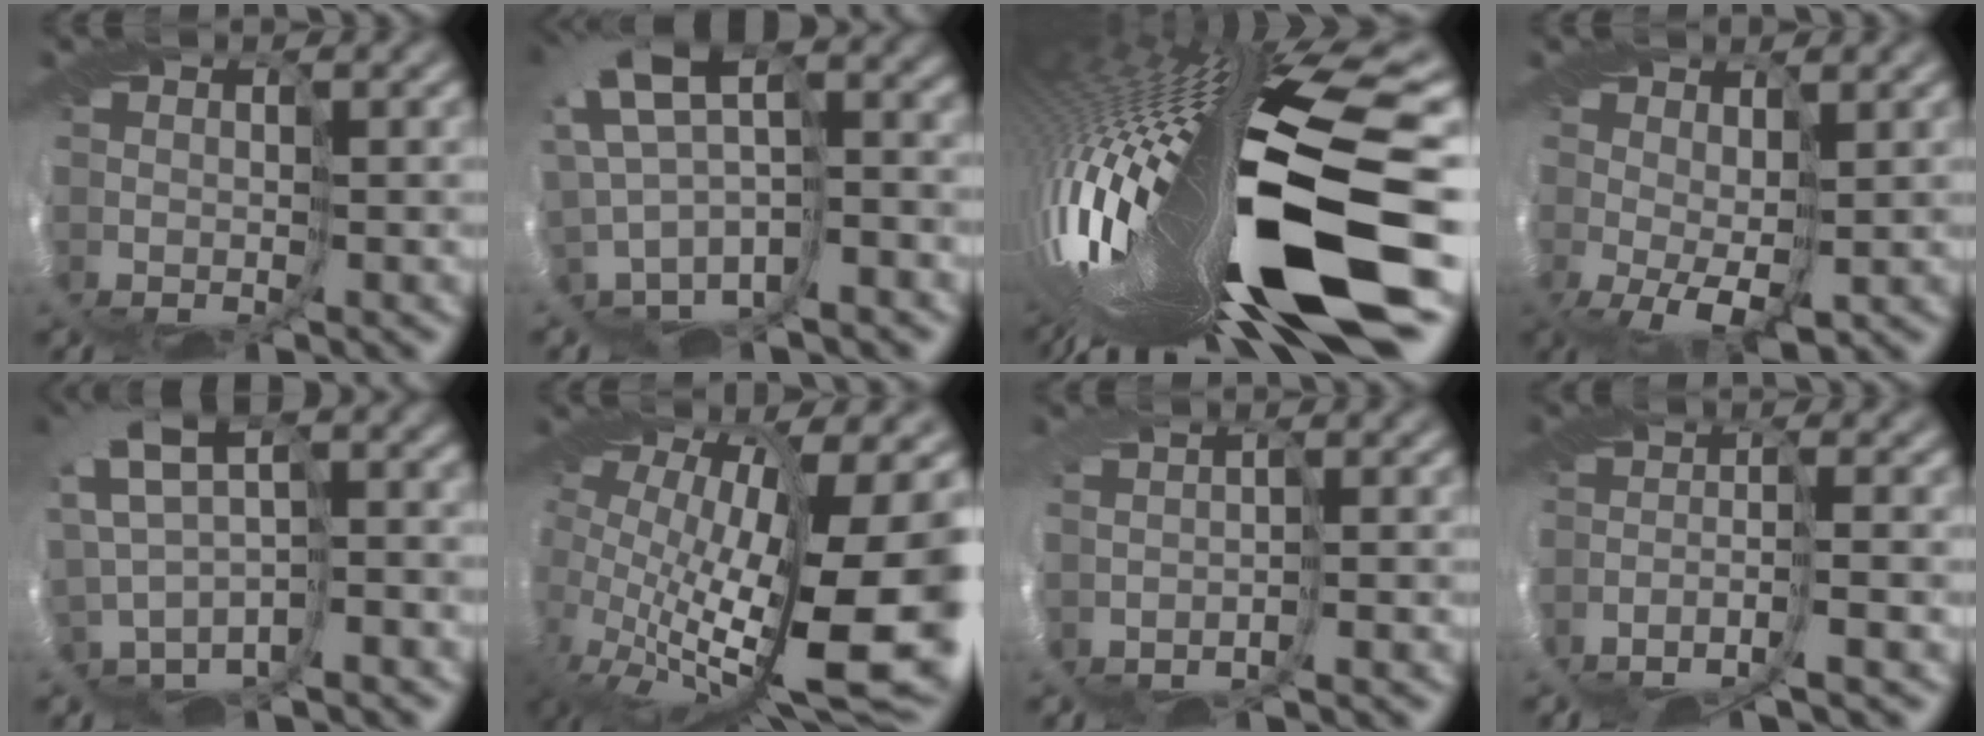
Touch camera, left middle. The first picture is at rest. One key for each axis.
{"total": 4.9, "fx": 1.2, "fy": 1.7, "fz": 4.4, "tx": -0.102, "ty": 0.024, "tz": 0.027}
{"total": 16.8, "fx": -4.4, "fy": 1.6, "fz": 16.2, "tx": -0.282, "ty": -0.022, "tz": -0.064}
{"total": 2.8, "fx": -0.6, "fy": 1.9, "fz": 1.9, "tx": -0.058, "ty": -0.013, "tz": -0.004}
{"total": 3.5, "fx": 1.5, "fy": 0.6, "fz": 3.2, "tx": -0.059, "ty": 0.027, "tz": 0.026}
{"total": 14.2, "fx": -1.5, "fy": 5.2, "fz": 13.1, "tx": -0.215, "ty": -0.045, "tz": -0.006}
{"total": 1.4, "fx": -0.1, "fy": 0.8, "fz": 1.2, "tx": -0.028, "ty": 0.014, "tz": -0.008}
{"total": 3.3, "fx": -2.9, "fy": -0.6, "fz": 1.3, "tx": -0.031, "ty": 0.004, "tz": -0.068}